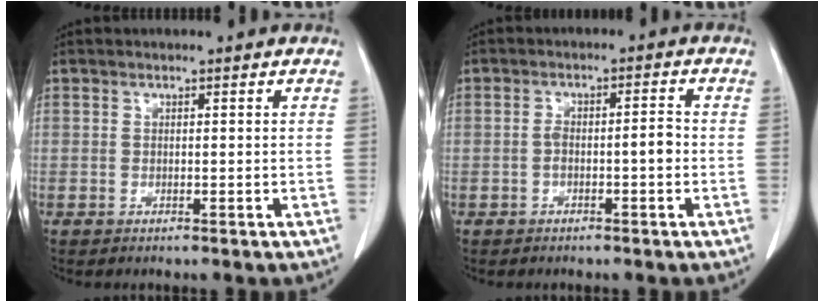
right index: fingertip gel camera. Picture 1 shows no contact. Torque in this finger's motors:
{"motor_torque": [0.24, -0.13, 0.13, 0.05]}